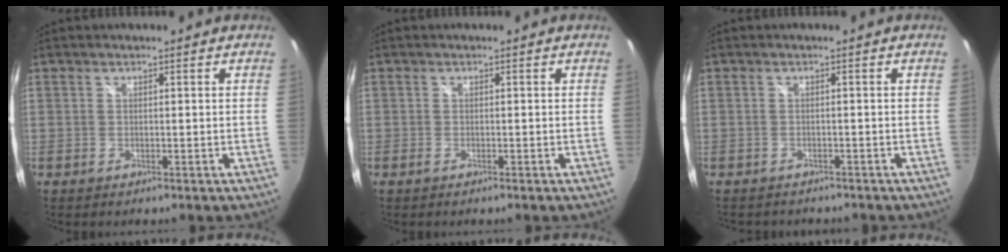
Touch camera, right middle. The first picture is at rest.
{"total": 0.7, "force": [-0.6, 0.1, 0.4], "torque": [-0.007, -0.001, -0.012]}
{"total": 3.4, "force": [-3.0, 1.4, 0.9], "torque": [-0.020, -0.012, -0.041]}